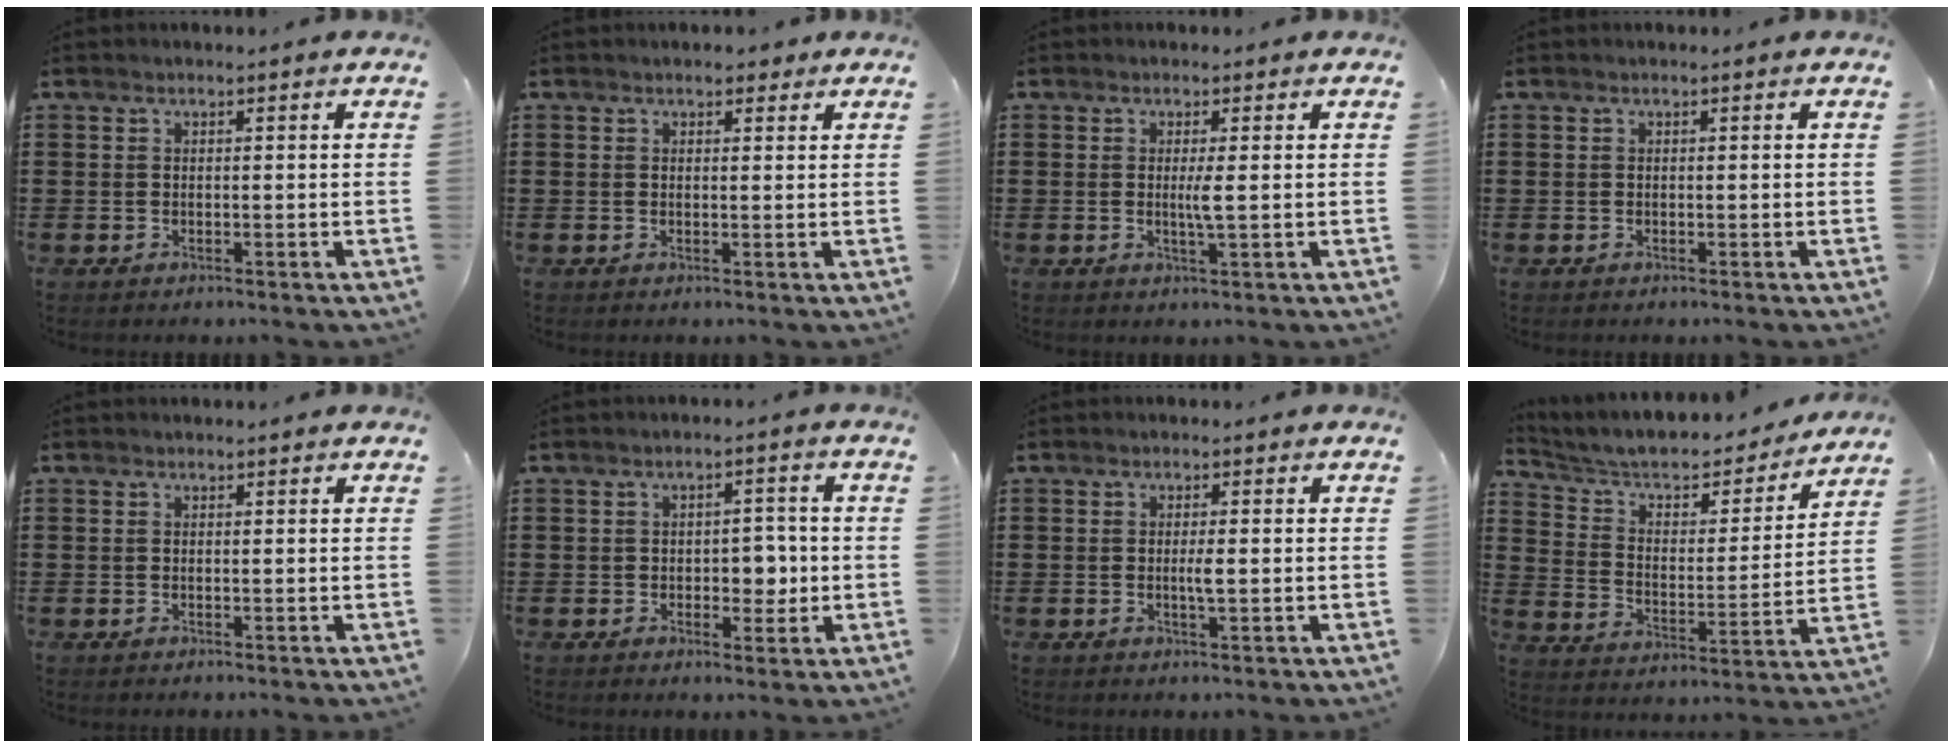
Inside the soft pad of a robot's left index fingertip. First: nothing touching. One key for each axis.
{"total": 1.5, "fx": 1.2, "fy": 0.8, "fz": 0.5, "tx": -0.014, "ty": 0.006, "tz": 0.023}
{"total": 2.4, "fx": 0.0, "fy": -0.2, "fz": 2.4, "tx": -0.044, "ty": -0.008, "tz": -0.003}
{"total": 0.0}
{"total": 0.0}
{"total": 4.4, "fx": -0.4, "fy": 2.6, "fz": 3.5, "tx": -0.053, "ty": 0.000, "tz": -0.014}
{"total": 2.0, "fx": -0.2, "fy": 0.2, "fz": 1.9, "tx": -0.036, "ty": -0.003, "tz": -0.005}
{"total": 6.1, "fx": 5.0, "fy": 2.3, "fz": 2.5, "tx": -0.075, "ty": -0.032, "tz": 0.082}